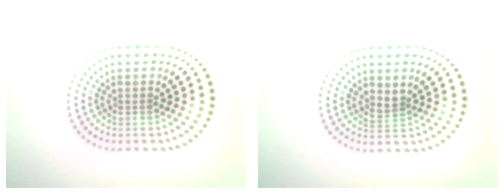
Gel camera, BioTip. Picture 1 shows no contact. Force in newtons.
{"total": 1.5, "press": 1.2, "slide": 1.0}